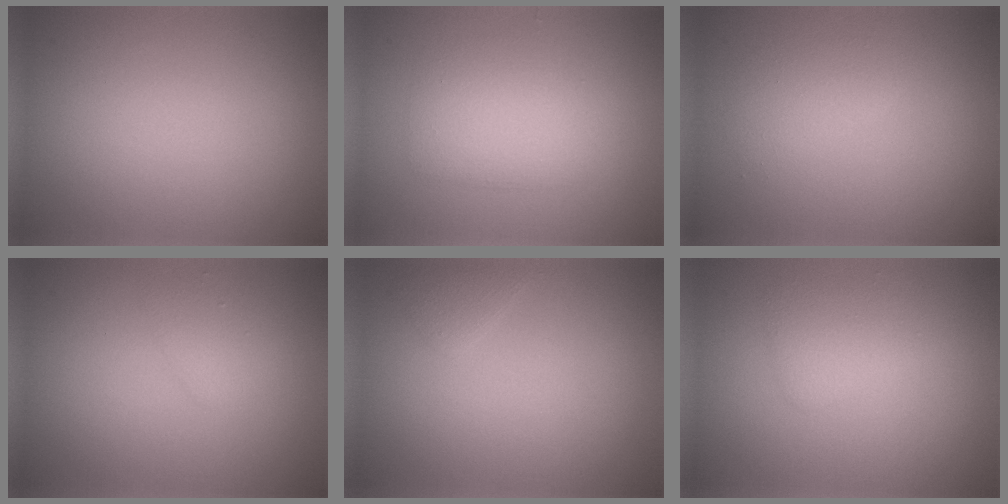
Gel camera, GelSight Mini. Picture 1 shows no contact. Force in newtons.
{"total": 3.2, "press": 3.2, "slide": 0.0}
{"total": 1.8, "press": 1.8, "slide": 0.2}
{"total": 1.3, "press": 1.3, "slide": 0.1}
{"total": 0.9, "press": 0.9, "slide": 0.1}
{"total": 2.1, "press": 2.1, "slide": 0.0}